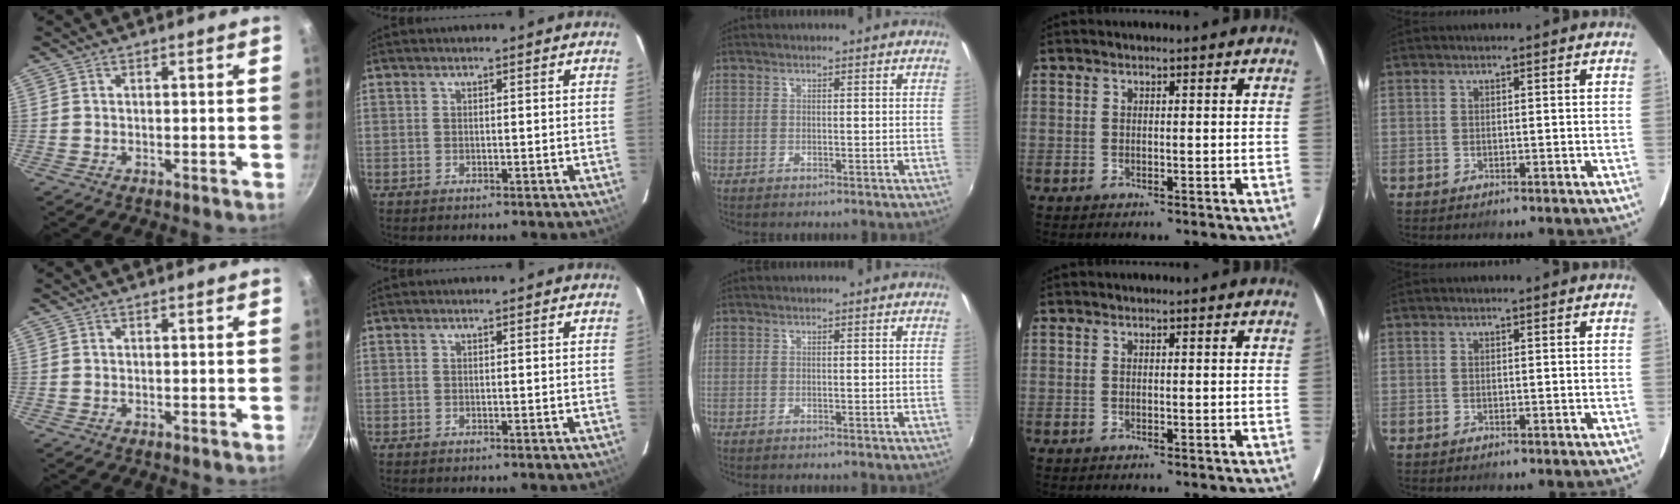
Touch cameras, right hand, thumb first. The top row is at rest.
{}